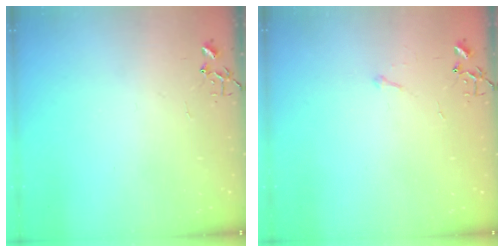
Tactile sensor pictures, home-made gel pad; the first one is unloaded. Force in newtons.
{"total": 3.1, "press": 3.1, "slide": 0.5}